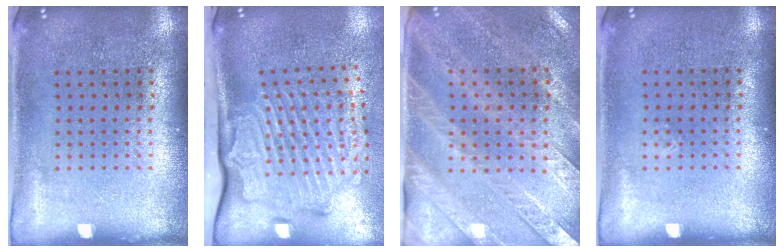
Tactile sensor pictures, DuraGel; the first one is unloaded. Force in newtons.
{"total": 3.2, "press": 2.2, "slide": 2.3}
{"total": 3.0, "press": 2.6, "slide": 1.4}
{"total": 0.0}